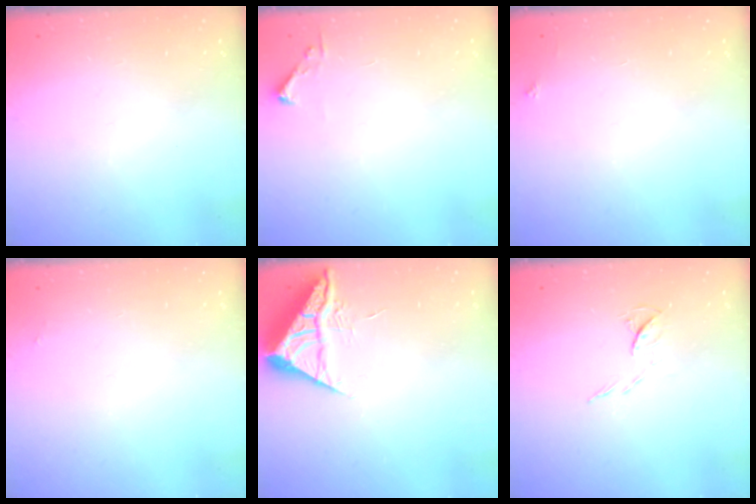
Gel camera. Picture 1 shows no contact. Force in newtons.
{"total": 2.4, "press": 2.4, "slide": 0.3}
{"total": 2.1, "press": 2.1, "slide": 0.3}
{"total": 1.9, "press": 1.9, "slide": 0.3}
{"total": 6.4, "press": 6.4, "slide": 0.2}
{"total": 5.0, "press": 5.0, "slide": 0.7}